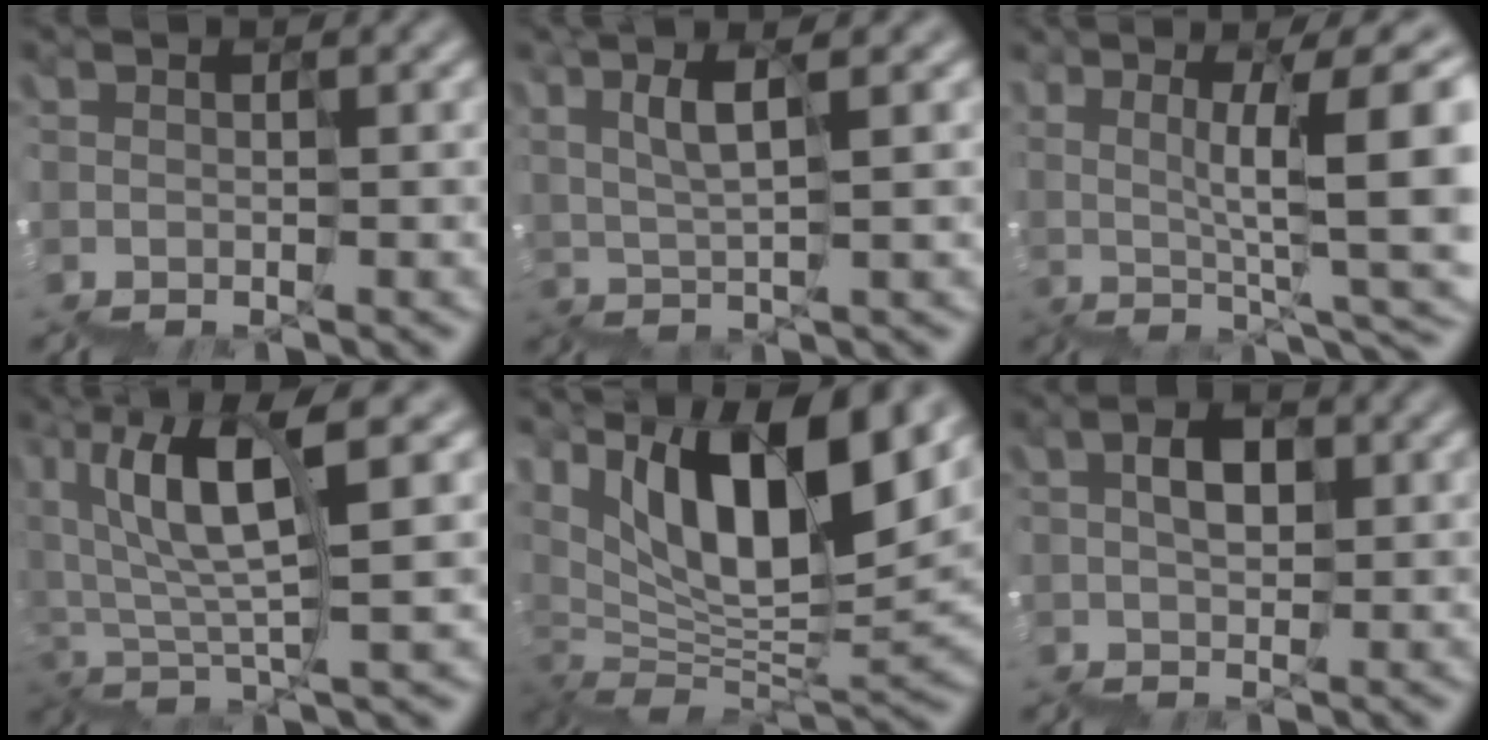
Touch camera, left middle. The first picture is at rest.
{"total": 2.8, "force": [2.1, 0.1, 1.8], "torque": [-0.028, 0.011, 0.049]}
{"total": 8.9, "force": [1.4, 1.7, 8.6], "torque": [-0.090, 0.020, 0.042]}
{"total": 6.0, "force": [2.0, 1.4, 5.5], "torque": [-0.091, 0.015, 0.036]}
{"total": 12.3, "force": [7.7, 4.1, 8.6], "torque": [-0.124, 0.018, 0.143]}
{"total": 2.7, "force": [1.6, 1.6, 1.4], "torque": [-0.012, 0.017, 0.030]}